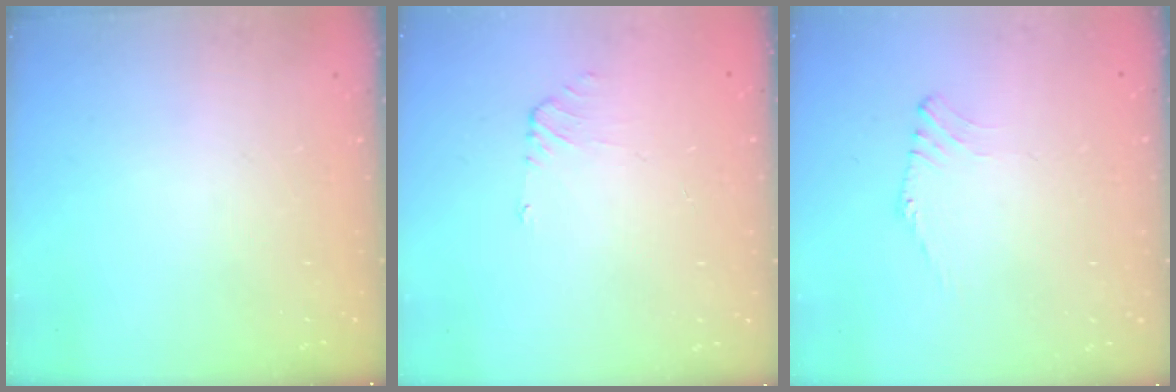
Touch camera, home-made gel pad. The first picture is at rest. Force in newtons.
{"total": 0.6, "press": 0.4, "slide": 0.4}
{"total": 1.2, "press": 1.0, "slide": 0.7}